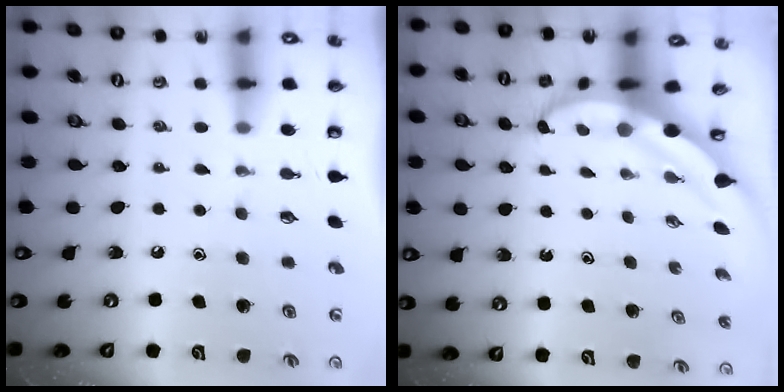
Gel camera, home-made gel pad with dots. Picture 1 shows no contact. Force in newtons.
{"total": 4.1, "press": 4.1, "slide": 0.6}